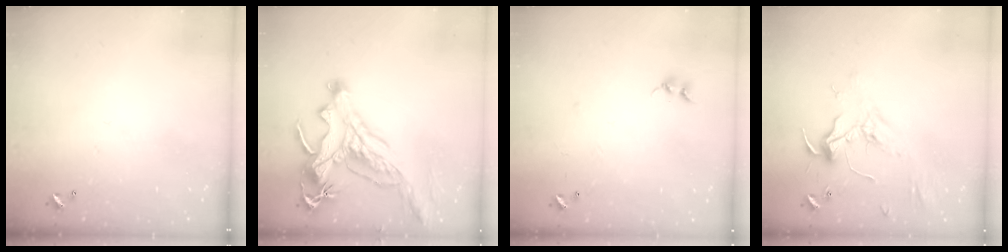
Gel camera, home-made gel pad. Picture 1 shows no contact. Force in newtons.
{"total": 5.1, "press": 4.8, "slide": 1.7}
{"total": 5.1, "press": 5.0, "slide": 0.7}
{"total": 2.4, "press": 2.3, "slide": 0.8}